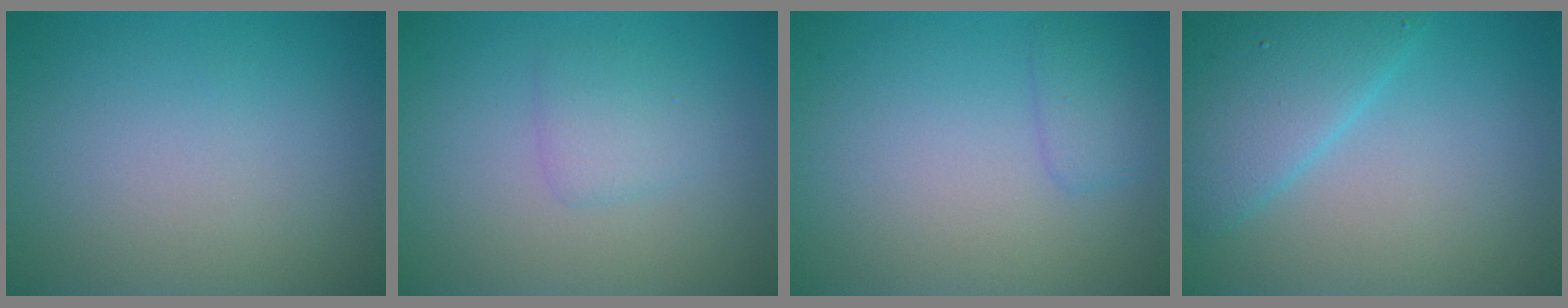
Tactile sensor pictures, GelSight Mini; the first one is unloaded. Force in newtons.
{"total": 1.8, "press": 1.8, "slide": 0.1}
{"total": 1.6, "press": 1.6, "slide": 0.1}
{"total": 4.7, "press": 4.7, "slide": 0.2}